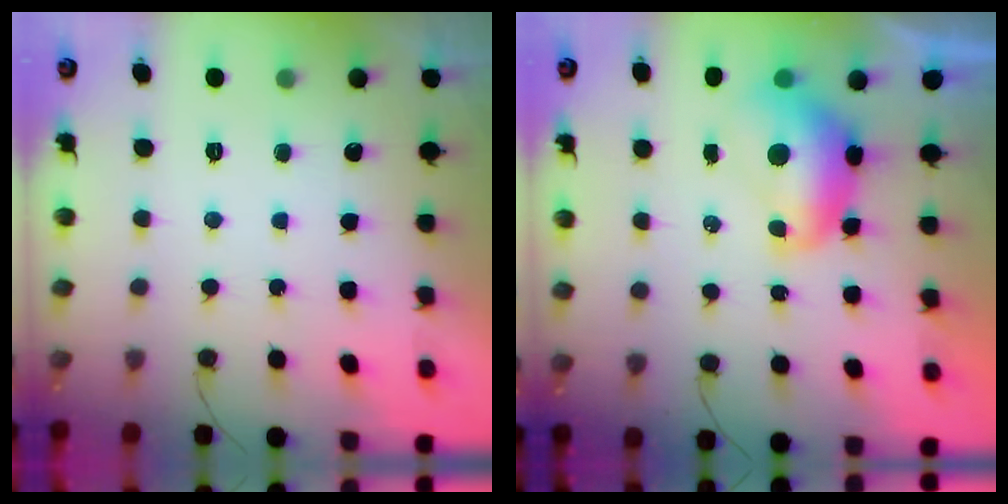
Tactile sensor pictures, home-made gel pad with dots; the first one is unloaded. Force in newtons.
{"total": 8.6, "press": 8.5, "slide": 0.9}